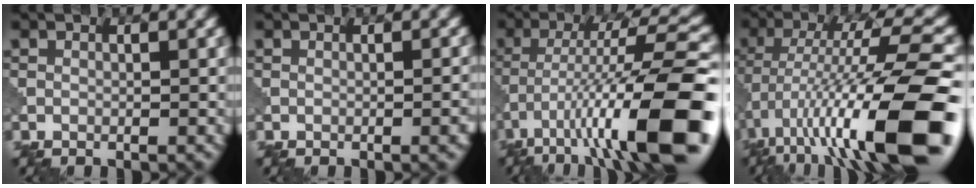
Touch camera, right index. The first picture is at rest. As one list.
[{"total": 2.2, "force": [-0.5, 0.7, 2.0], "torque": [-0.014, 0.005, -0.005]}, {"total": 14.8, "force": [-6.3, 3.7, 12.9], "torque": [-0.215, 0.014, -0.097]}, {"total": 15.9, "force": [-5.7, 4.2, 14.2], "torque": [-0.236, 0.017, -0.088]}]